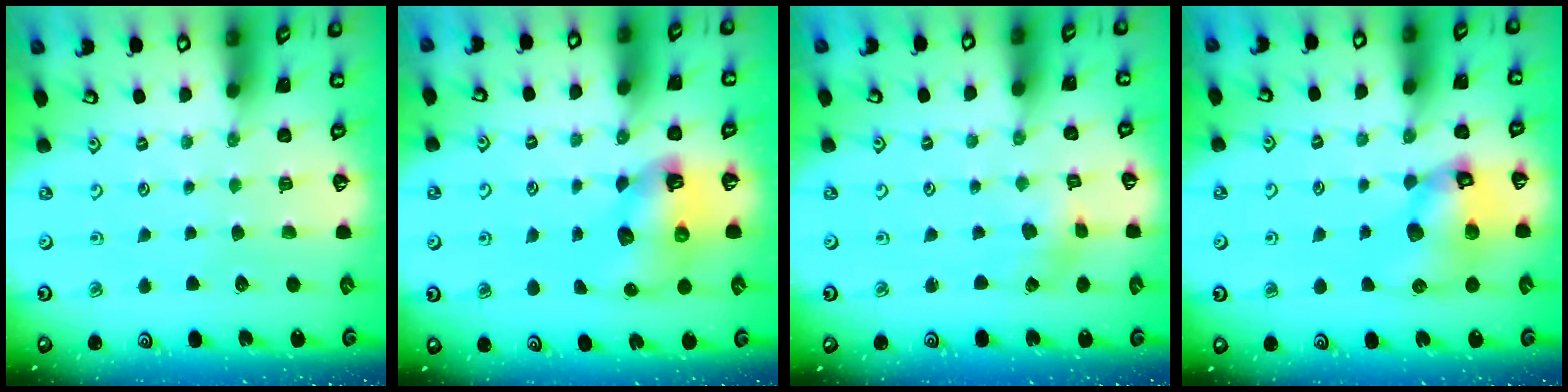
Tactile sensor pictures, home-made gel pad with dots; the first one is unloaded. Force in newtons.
{"total": 9.4, "press": 9.3, "slide": 1.4}
{"total": 1.2, "press": 1.2, "slide": 0.2}
{"total": 12.3, "press": 12.2, "slide": 1.6}